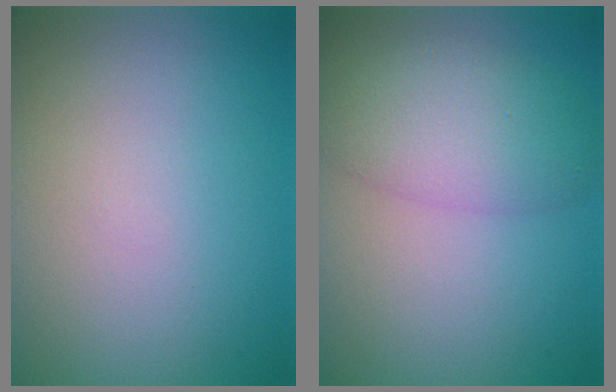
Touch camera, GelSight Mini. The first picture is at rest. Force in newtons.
{"total": 5.4, "press": 5.4, "slide": 0.2}